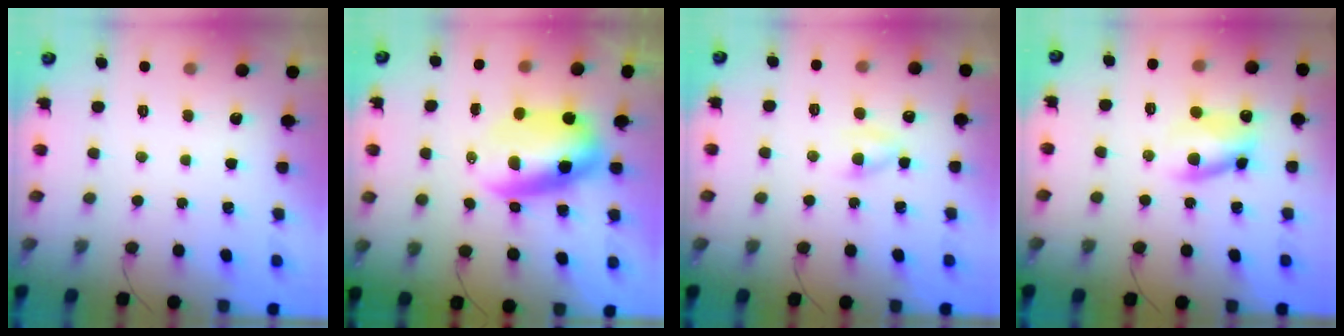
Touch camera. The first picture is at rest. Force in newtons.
{"total": 9.0, "press": 8.7, "slide": 2.2}
{"total": 2.7, "press": 2.4, "slide": 1.2}
{"total": 9.4, "press": 9.4, "slide": 0.7}